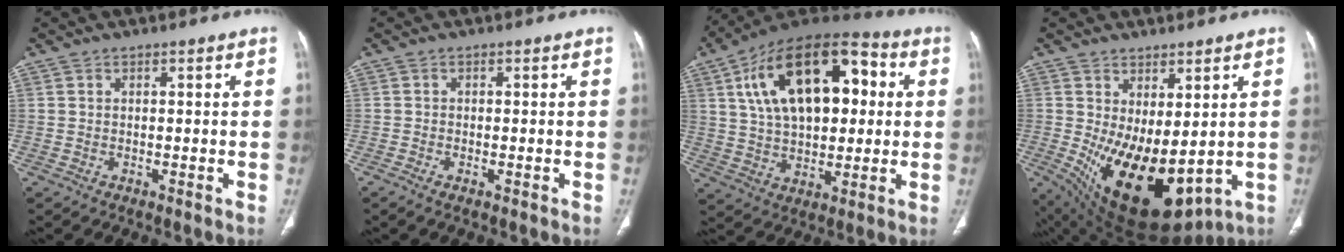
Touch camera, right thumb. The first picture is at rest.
{"total": 1.2, "force": [-0.7, 0.4, 1.0], "torque": [-0.024, -0.002, -0.015]}
{"total": 24.4, "force": [5.6, 13.5, 19.5], "torque": [-0.295, 0.017, 0.084]}
{"total": 17.4, "force": [-1.4, 8.6, 15.1], "torque": [-0.244, -0.027, 0.016]}